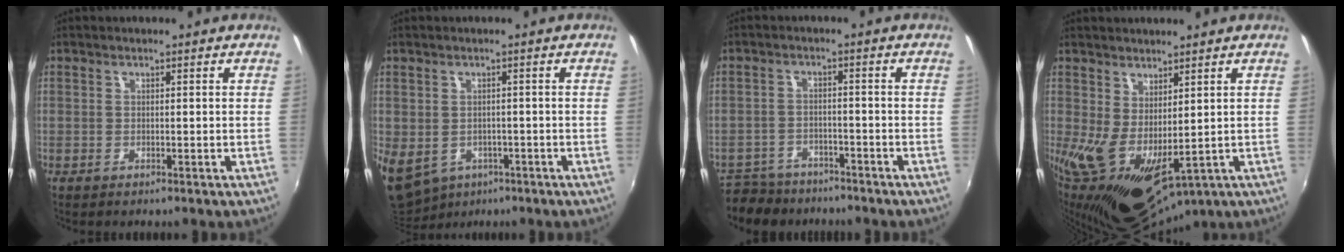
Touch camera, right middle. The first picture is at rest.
{"total": 10.8, "force": [-4.6, 7.9, 5.7], "torque": [-0.143, -0.036, -0.060]}
{"total": 9.7, "force": [-8.1, 4.6, 2.6], "torque": [-0.081, -0.004, -0.130]}
{"total": 12.2, "force": [-0.2, 5.7, 10.8], "torque": [-0.191, -0.042, 0.012]}